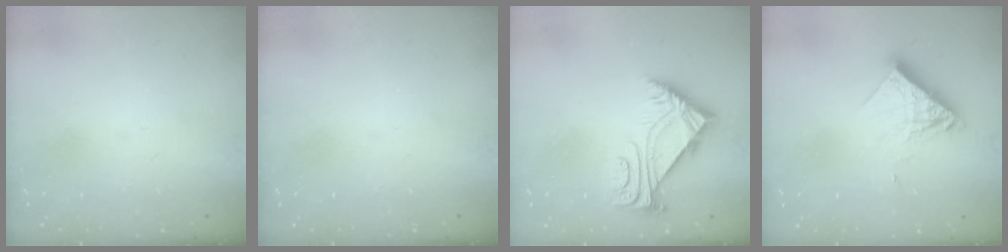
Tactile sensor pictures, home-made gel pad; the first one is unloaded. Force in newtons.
{"total": 0.0}
{"total": 5.9, "press": 5.8, "slide": 1.1}
{"total": 10.2, "press": 10.2, "slide": 0.3}